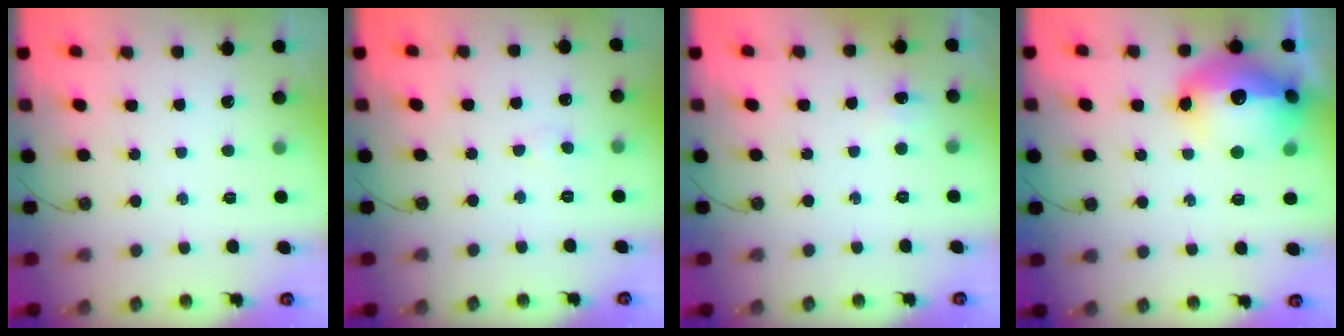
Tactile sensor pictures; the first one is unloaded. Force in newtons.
{"total": 3.5, "press": 3.4, "slide": 0.6}
{"total": 13.0, "press": 3.5, "slide": 12.6}
{"total": 20.8, "press": 20.8, "slide": 1.7}